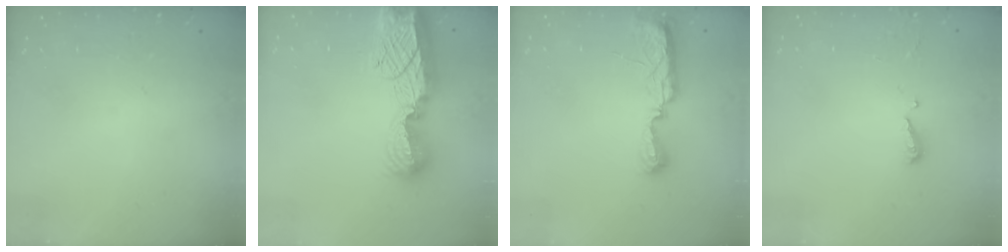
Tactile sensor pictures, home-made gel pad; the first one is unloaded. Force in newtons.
{"total": 14.7, "press": 14.7, "slide": 1.1}
{"total": 8.0, "press": 7.9, "slide": 1.1}
{"total": 4.9, "press": 4.8, "slide": 0.4}